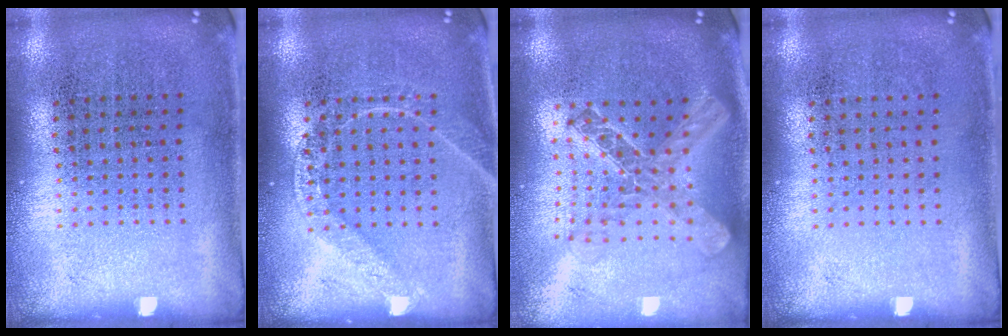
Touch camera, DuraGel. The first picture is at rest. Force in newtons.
{"total": 1.8, "press": 1.8, "slide": 0.3}
{"total": 2.2, "press": 1.8, "slide": 1.3}
{"total": 0.0}